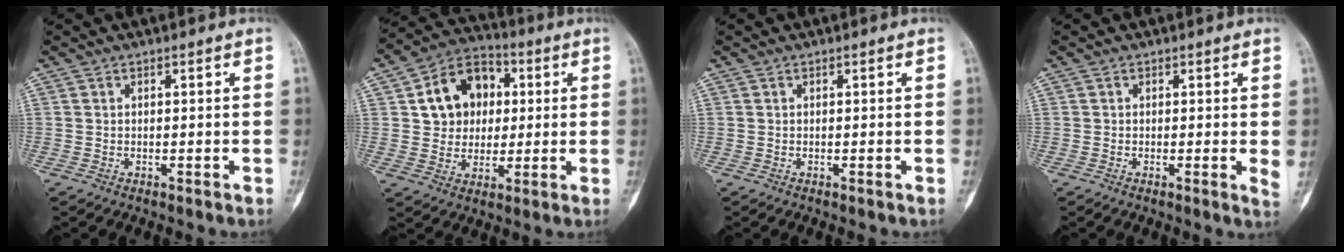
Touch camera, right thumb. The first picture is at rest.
{"total": 13.1, "force": [2.8, 10.6, 7.2], "torque": [-0.075, 0.011, 0.043]}
{"total": 0.0}
{"total": 1.8, "force": [0.4, 0.2, 1.7], "torque": [-0.024, -0.005, 0.000]}